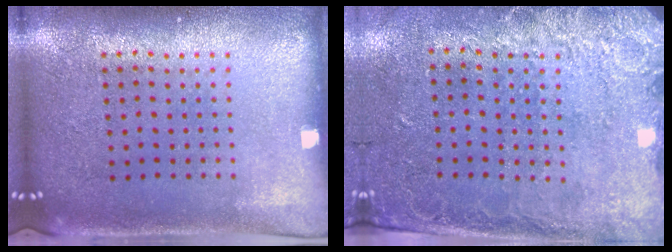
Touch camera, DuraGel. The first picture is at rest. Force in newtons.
{"total": 2.6, "press": 1.9, "slide": 1.8}